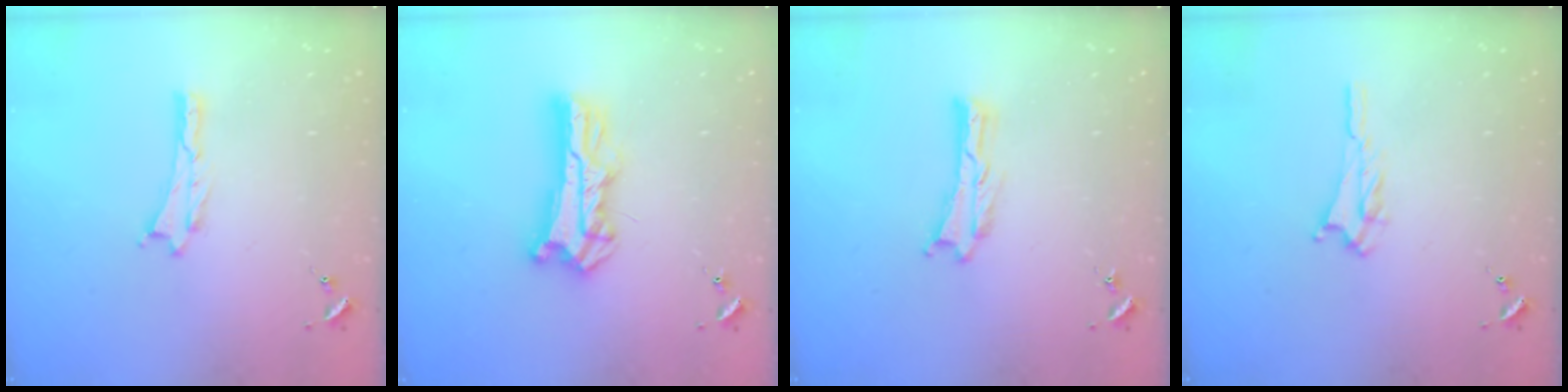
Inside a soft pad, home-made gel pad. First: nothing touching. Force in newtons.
{"total": 9.5, "press": 9.5, "slide": 0.8}
{"total": 0.0}
{"total": 1.7, "press": 1.6, "slide": 0.3}